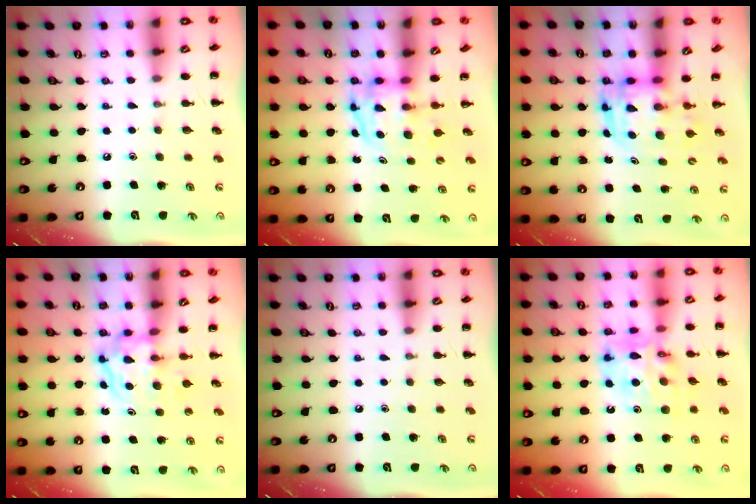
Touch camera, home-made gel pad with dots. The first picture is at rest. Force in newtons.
{"total": 4.0, "press": 3.9, "slide": 0.7}
{"total": 3.6, "press": 3.5, "slide": 0.7}
{"total": 3.6, "press": 3.6, "slide": 0.4}
{"total": 0.0}
{"total": 12.0, "press": 11.6, "slide": 3.2}